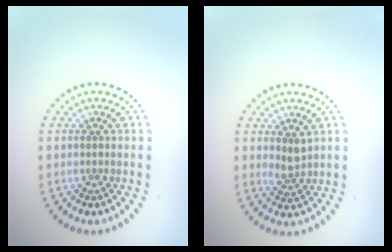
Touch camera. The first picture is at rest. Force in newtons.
{"total": 1.7, "press": 1.4, "slide": 1.0}